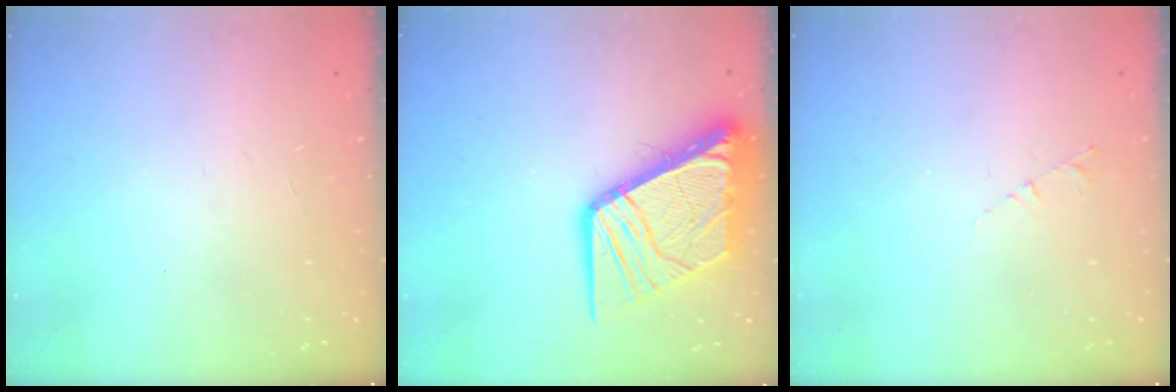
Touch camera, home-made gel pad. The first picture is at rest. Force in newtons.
{"total": 16.5, "press": 16.3, "slide": 2.0}
{"total": 3.1, "press": 3.1, "slide": 0.3}